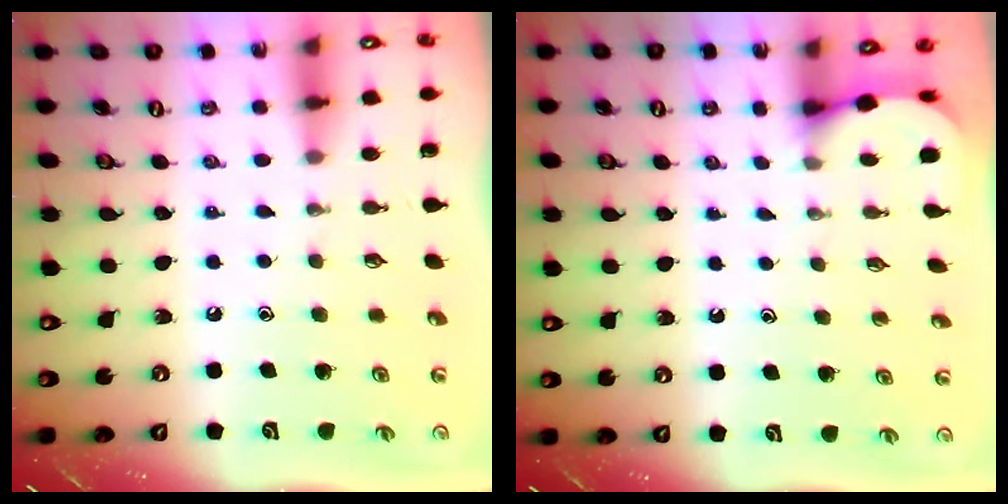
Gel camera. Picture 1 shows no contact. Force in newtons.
{"total": 2.6, "press": 2.6, "slide": 0.2}